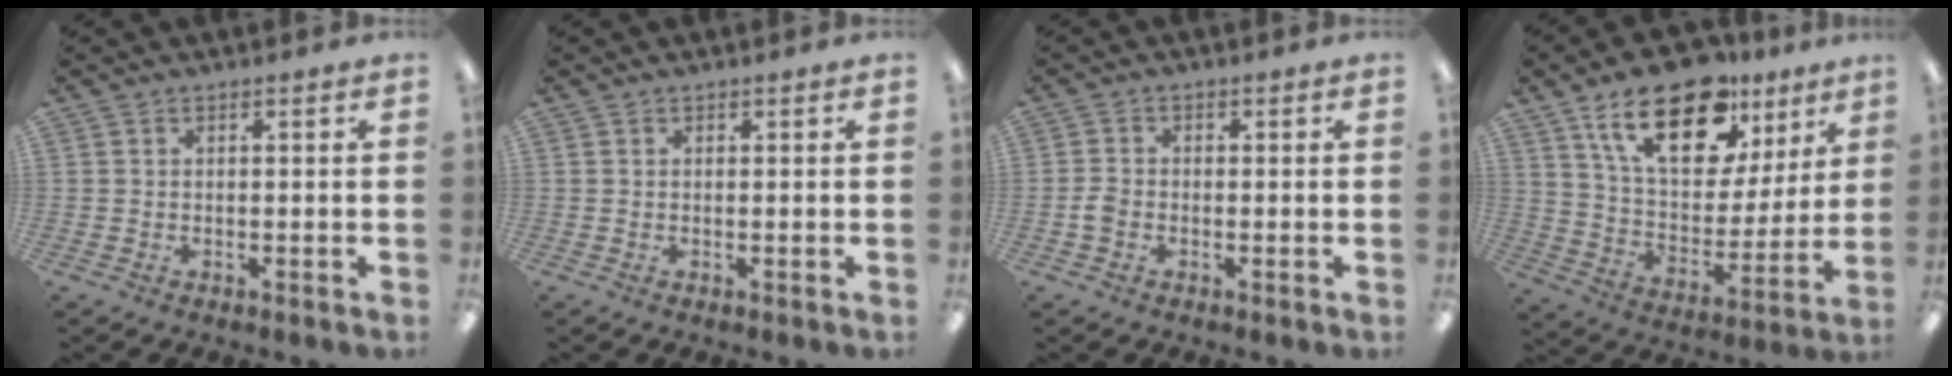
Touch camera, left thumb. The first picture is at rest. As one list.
[{"total": 0.0}, {"total": 2.5, "force": [-0.8, 1.9, 1.4], "torque": [-0.024, 0.005, -0.015]}, {"total": 22.0, "force": [14.0, 10.8, 13.1], "torque": [-0.217, -0.066, 0.242]}]